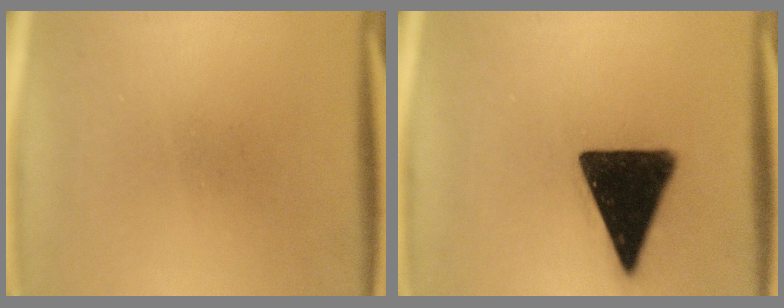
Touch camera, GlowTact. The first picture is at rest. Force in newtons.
{"total": 17.9}